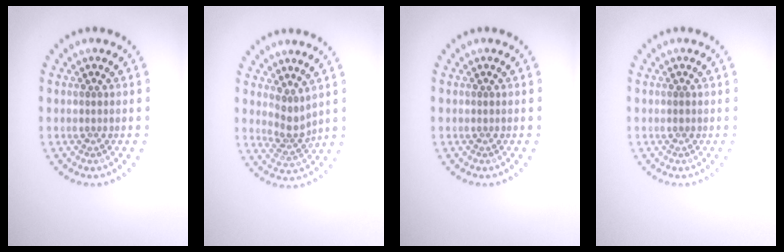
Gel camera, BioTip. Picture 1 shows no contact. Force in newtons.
{"total": 2.4, "press": 1.7, "slide": 1.7}
{"total": 0.0}
{"total": 0.5, "press": 0.5, "slide": 0.1}